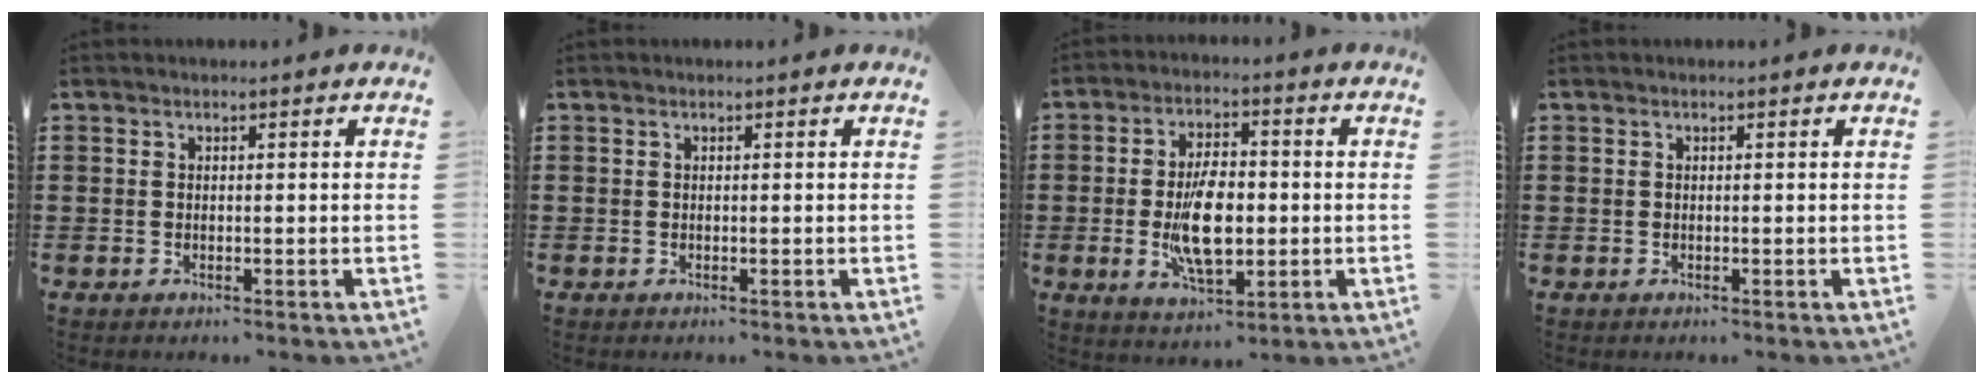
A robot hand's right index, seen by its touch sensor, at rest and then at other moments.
{"total": 0.0}
{"total": 9.6, "force": [-1.0, 4.6, 8.3], "torque": [-0.163, 0.000, -0.021]}
{"total": 0.0}